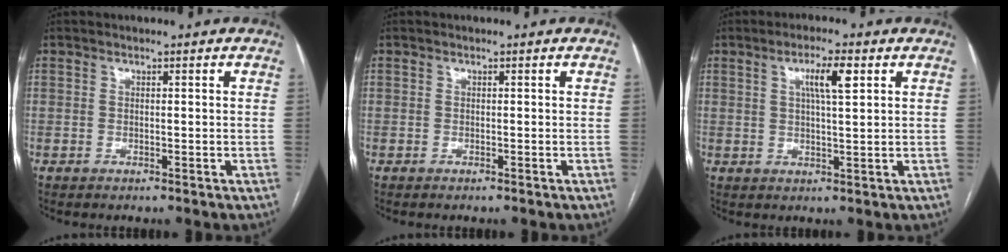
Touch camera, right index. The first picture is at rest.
{"total": 0.0}
{"total": 5.0, "force": [1.9, 0.4, 4.6], "torque": [-0.082, 0.003, 0.033]}